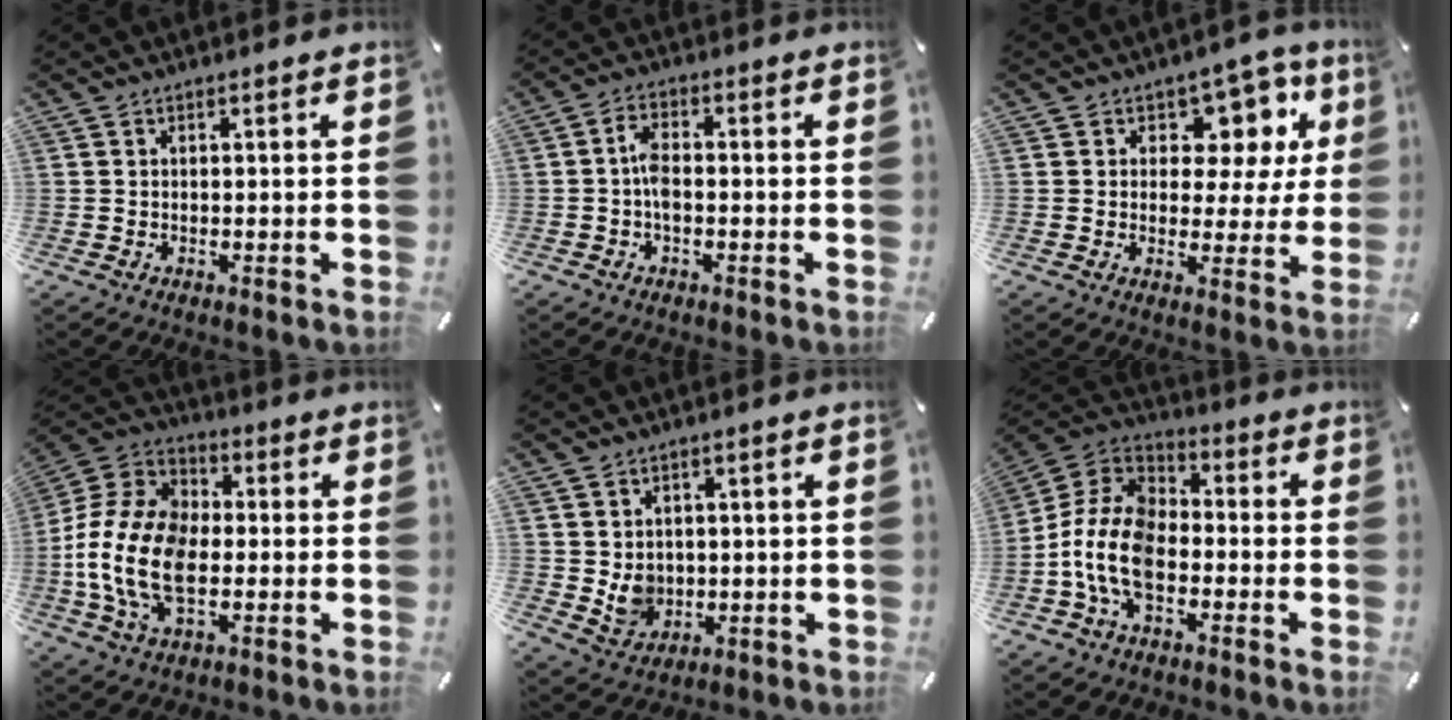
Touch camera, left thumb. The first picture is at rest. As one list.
[{"total": 4.4, "force": [-0.9, 2.3, 3.7], "torque": [-0.080, 0.004, -0.018]}, {"total": 11.5, "force": [4.9, 8.0, 6.7], "torque": [-0.082, -0.035, 0.085]}, {"total": 16.8, "force": [-3.5, 11.1, 12.2], "torque": [-0.280, 0.010, -0.066]}, {"total": 5.9, "force": [1.2, 5.6, 1.6], "torque": [-0.016, -0.009, 0.024]}, {"total": 13.0, "force": [-4.8, 8.2, 8.8], "torque": [-0.209, 0.008, -0.096]}]